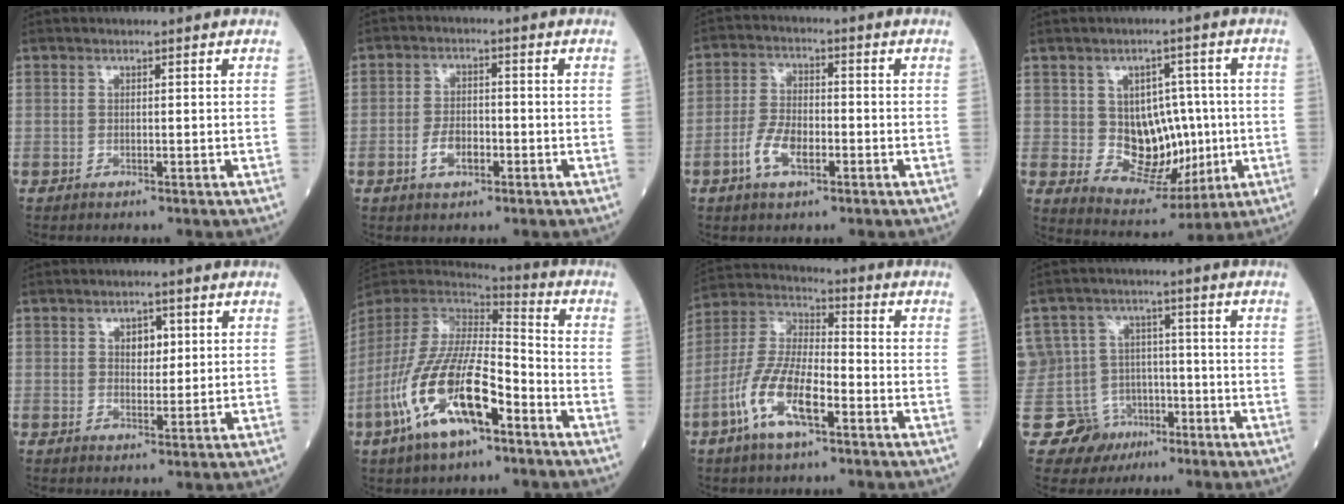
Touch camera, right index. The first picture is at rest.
{"total": 4.2, "force": [-1.7, 2.1, 3.2], "torque": [-0.062, 0.003, -0.031]}
{"total": 6.2, "force": [-2.7, 2.8, 4.9], "torque": [-0.104, 0.005, -0.051]}
{"total": 10.5, "force": [-0.1, 7.2, 7.6], "torque": [-0.112, 0.015, 0.017]}
{"total": 3.0, "force": [1.0, 1.9, 2.1], "torque": [-0.026, 0.002, 0.015]}
{"total": 17.5, "force": [-8.2, 5.4, 14.5], "torque": [-0.310, -0.009, -0.151]}
{"total": 12.1, "force": [-5.3, 3.6, 10.2], "torque": [-0.221, 0.001, -0.105]}
{"total": 13.3, "force": [-5.2, 12.1, 1.8], "torque": [-0.055, 0.059, -0.071]}